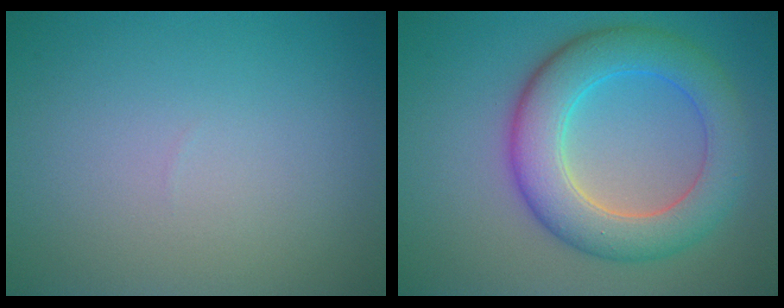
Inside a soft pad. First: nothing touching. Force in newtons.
{"total": 7.3, "press": 7.3, "slide": 0.1}